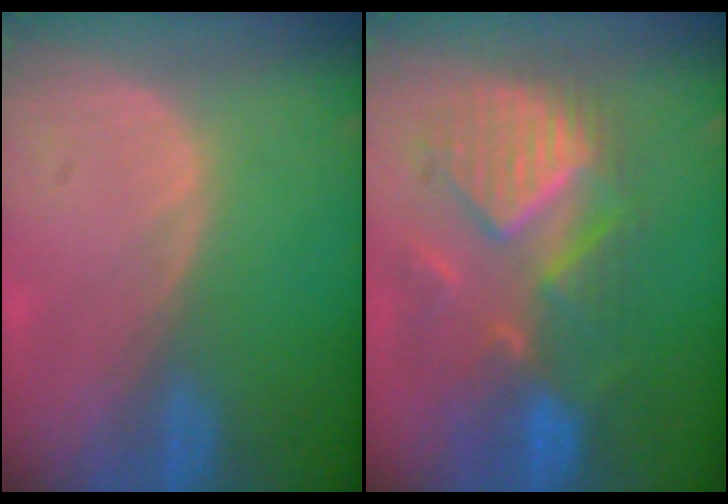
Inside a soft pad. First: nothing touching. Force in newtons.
{"total": 10.2, "press": 9.5, "slide": 3.7}